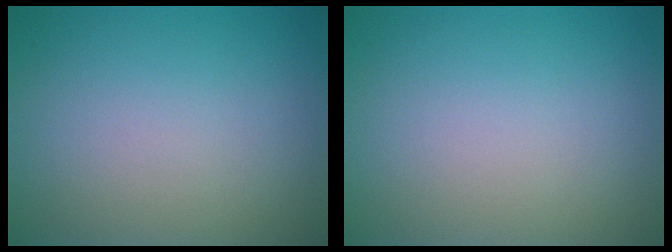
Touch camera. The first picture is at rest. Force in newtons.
{"total": 0.0}